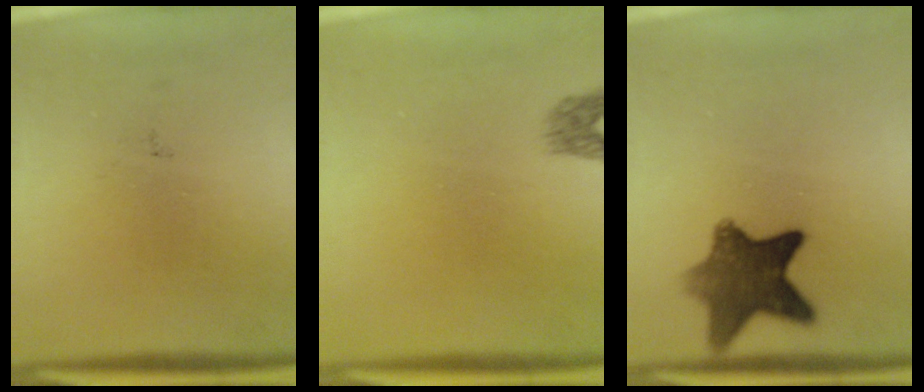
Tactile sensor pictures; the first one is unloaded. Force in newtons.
{"total": 1.6}
{"total": 9.8}